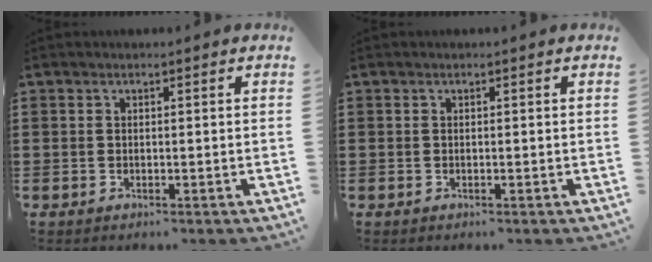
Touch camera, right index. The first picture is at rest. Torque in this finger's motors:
{"motor_torque": [-0.02, 0.04, 0.00, 0.00]}